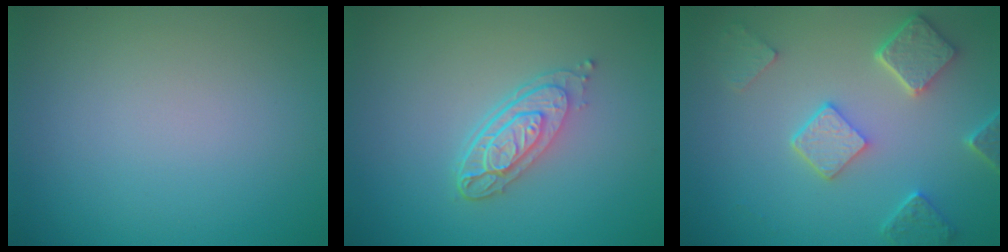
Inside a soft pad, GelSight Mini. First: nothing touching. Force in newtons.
{"total": 3.9, "press": 2.9, "slide": 2.7}
{"total": 5.0, "press": 3.9, "slide": 3.1}